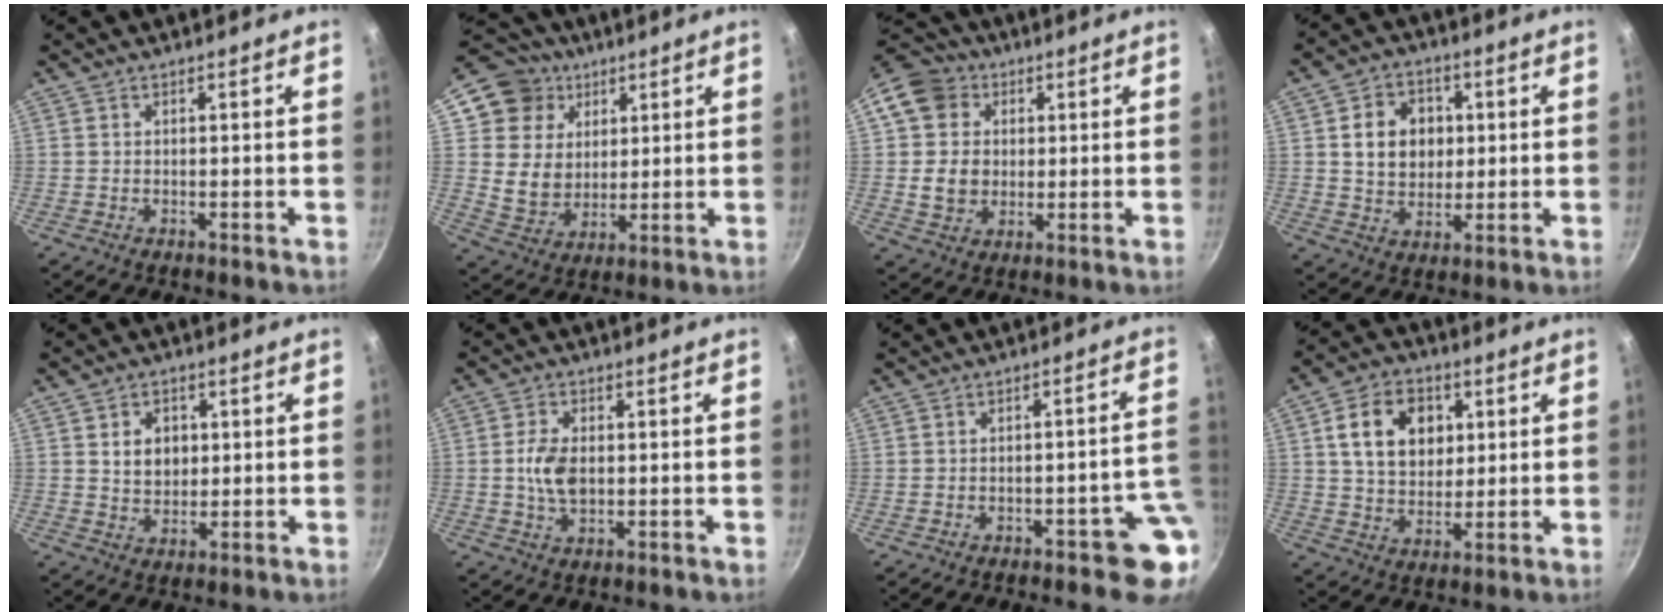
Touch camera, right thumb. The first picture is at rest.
{"total": 13.5, "force": [5.4, 11.6, 4.3], "torque": [-0.040, -0.010, 0.102]}
{"total": 12.8, "force": [3.0, 11.1, 5.5], "torque": [-0.073, 0.011, 0.050]}
{"total": 10.5, "force": [1.7, 8.5, 5.8], "torque": [-0.064, 0.003, 0.029]}
{"total": 6.1, "force": [1.2, 4.8, 3.6], "torque": [-0.033, -0.004, 0.022]}
{"total": 6.5, "force": [0.0, 4.1, 5.0], "torque": [-0.088, 0.002, -0.002]}
{"total": 7.3, "force": [-2.9, 2.9, 6.0], "torque": [-0.028, 0.042, -0.032]}
{"total": 12.9, "force": [3.3, 9.7, 7.9], "torque": [-0.105, 0.001, 0.053]}